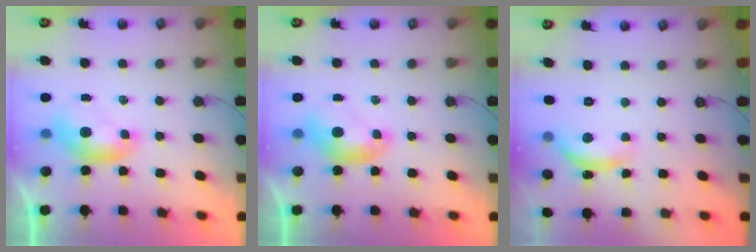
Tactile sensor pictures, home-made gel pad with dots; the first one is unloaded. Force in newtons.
{"total": 0.0}
{"total": 5.3, "press": 5.3, "slide": 0.6}